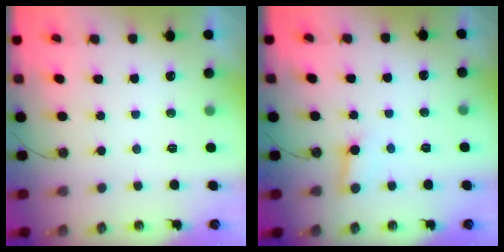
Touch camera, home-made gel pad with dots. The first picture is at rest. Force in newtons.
{"total": 3.7, "press": 3.7, "slide": 0.3}